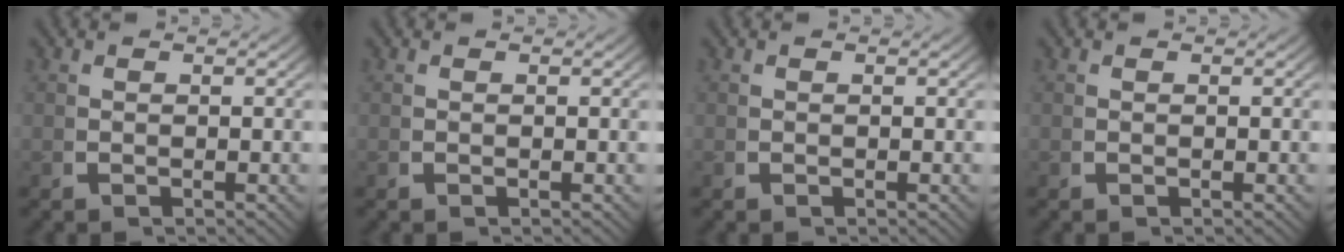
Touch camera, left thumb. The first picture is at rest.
{"total": 0.0}
{"total": 0.0}
{"total": 0.0}